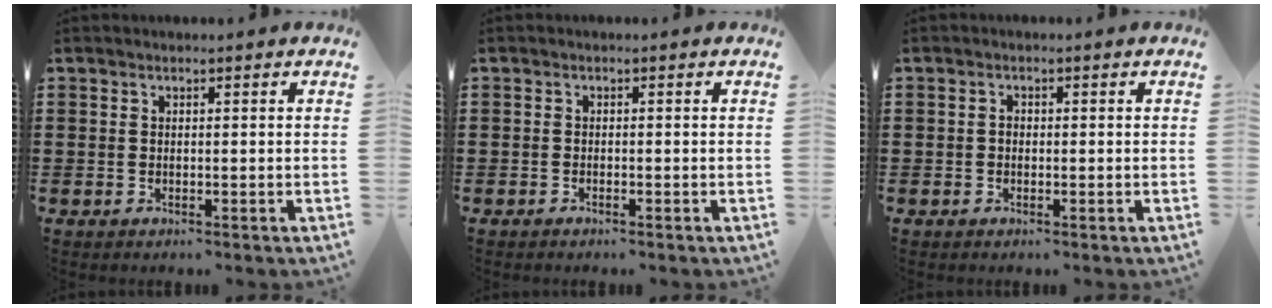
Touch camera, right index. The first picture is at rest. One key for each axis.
{"total": 0.6, "fx": -0.6, "fy": -0.2, "fz": 0.2, "tx": -0.006, "ty": -0.006, "tz": -0.010}
{"total": 0.8, "fx": -0.3, "fy": 0.5, "fz": 0.5, "tx": -0.012, "ty": -0.001, "tz": -0.006}